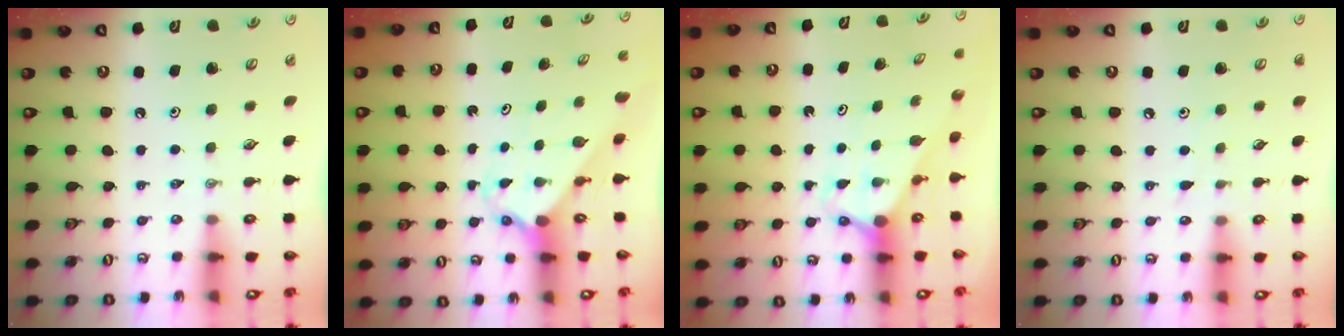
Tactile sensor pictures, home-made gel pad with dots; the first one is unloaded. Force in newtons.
{"total": 2.4, "press": 2.4, "slide": 0.2}
{"total": 2.8, "press": 2.8, "slide": 0.0}
{"total": 2.9, "press": 2.9, "slide": 0.4}